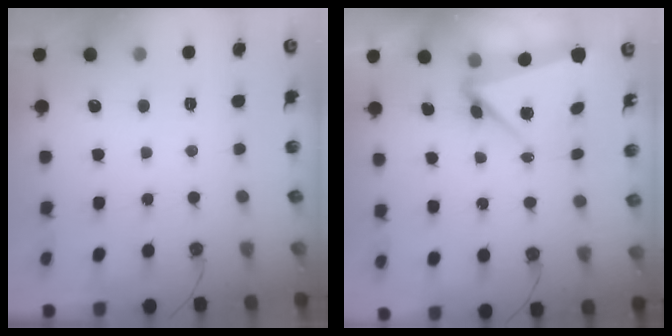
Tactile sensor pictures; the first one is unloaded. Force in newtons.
{"total": 6.0, "press": 5.9, "slide": 0.9}